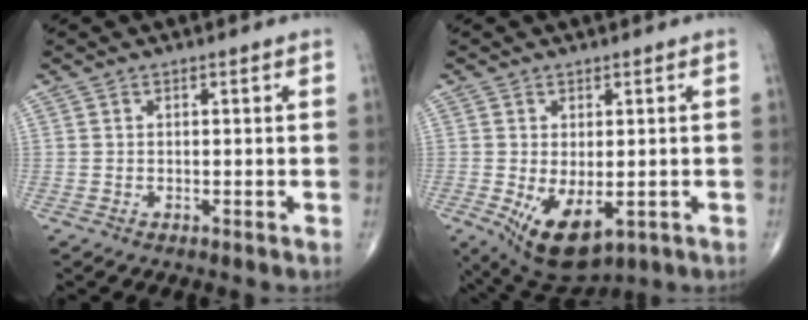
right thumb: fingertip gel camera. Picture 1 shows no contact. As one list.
[{"total": 9.4, "force": [-2.5, 4.9, 7.7], "torque": [-0.119, -0.014, -0.021]}]